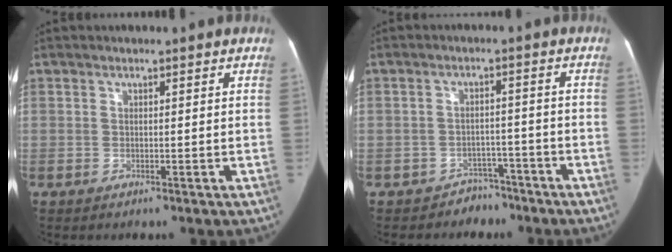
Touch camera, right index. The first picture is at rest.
{"total": 4.4, "force": [-3.2, 2.9, -0.6], "torque": [0.014, 0.020, -0.045]}